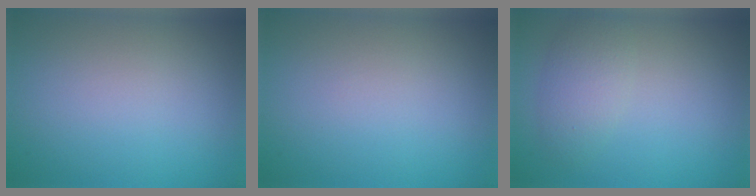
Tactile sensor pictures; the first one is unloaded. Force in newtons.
{"total": 0.0}
{"total": 2.6, "press": 2.6, "slide": 0.1}